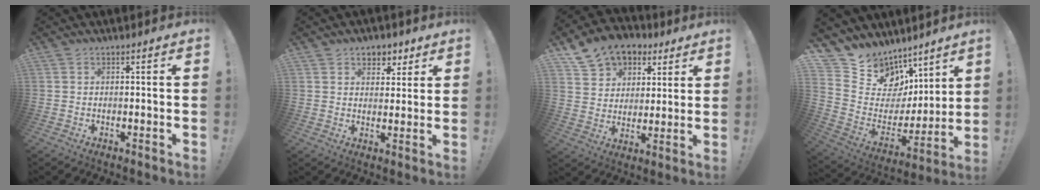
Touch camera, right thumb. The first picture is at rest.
{"total": 5.8, "force": [3.3, 4.5, 1.6], "torque": [-0.006, -0.022, 0.059]}
{"total": 11.7, "force": [7.3, 8.4, 3.7], "torque": [-0.063, -0.046, 0.143]}
{"total": 10.0, "force": [7.6, 6.4, 1.1], "torque": [-0.034, -0.087, 0.155]}